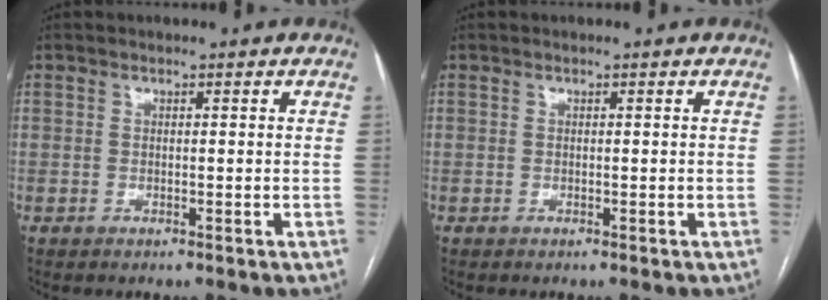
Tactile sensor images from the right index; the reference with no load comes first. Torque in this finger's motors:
{"motor_torque": [0.16, 0.19, -0.02, 0.00]}